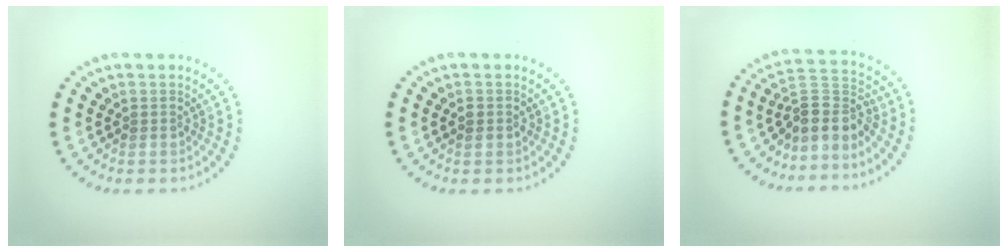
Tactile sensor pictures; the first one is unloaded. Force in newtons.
{"total": 1.0, "press": 1.0, "slide": 0.1}
{"total": 3.7, "press": 2.9, "slide": 2.3}